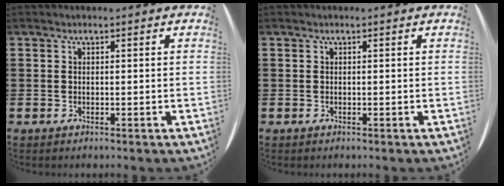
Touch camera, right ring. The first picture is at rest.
{"total": 0.0}